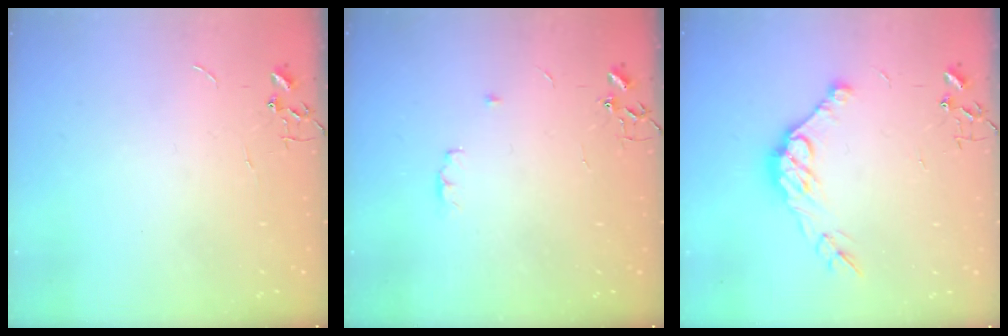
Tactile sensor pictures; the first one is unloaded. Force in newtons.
{"total": 4.7, "press": 4.6, "slide": 0.8}
{"total": 12.0, "press": 12.0, "slide": 1.0}